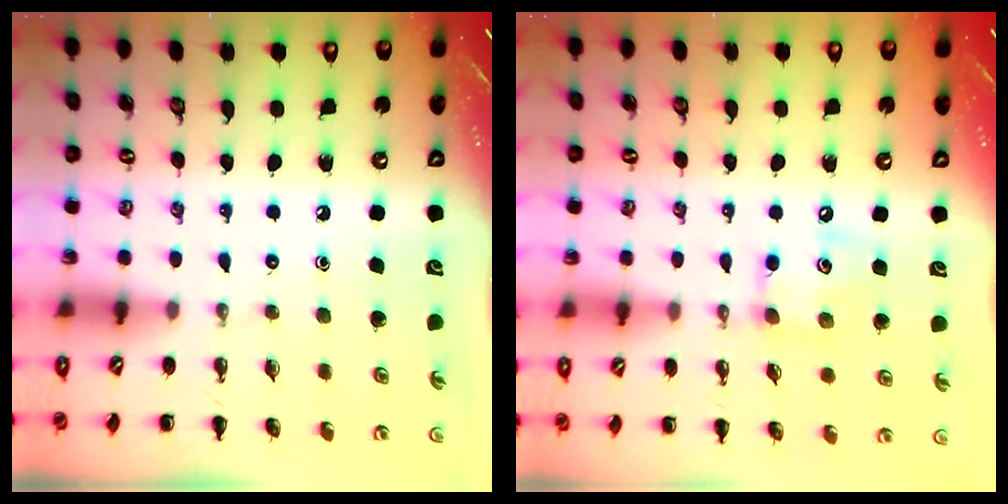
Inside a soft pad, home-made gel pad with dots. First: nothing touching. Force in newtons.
{"total": 7.5, "press": 7.5, "slide": 0.7}